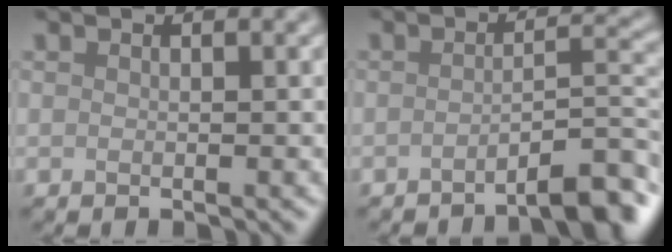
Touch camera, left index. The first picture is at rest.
{"total": 4.9, "force": [-3.2, 0.9, 3.6], "torque": [-0.042, 0.014, -0.051]}